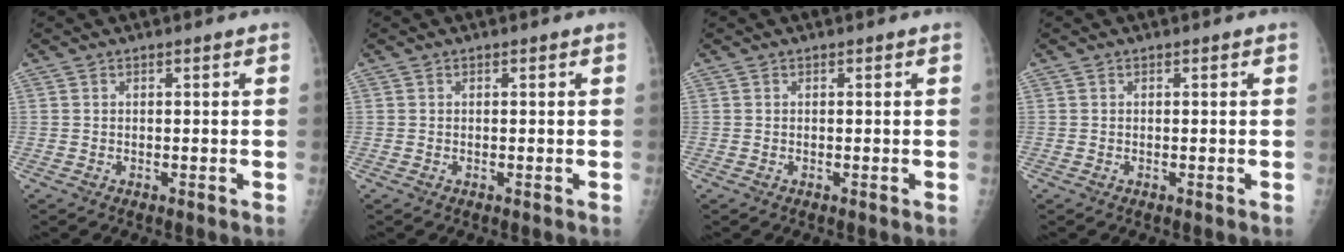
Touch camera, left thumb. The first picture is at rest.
{"total": 0.0}
{"total": 0.0}
{"total": 0.0}